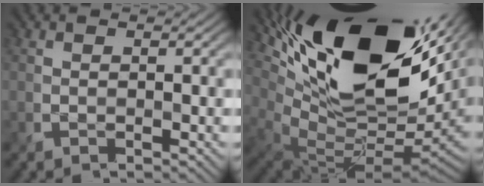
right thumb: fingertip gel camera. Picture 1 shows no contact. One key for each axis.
{"total": 19.9, "fx": 7.4, "fy": 8.9, "fz": 16.2, "tx": -0.289, "ty": 0.005, "tz": 0.145}